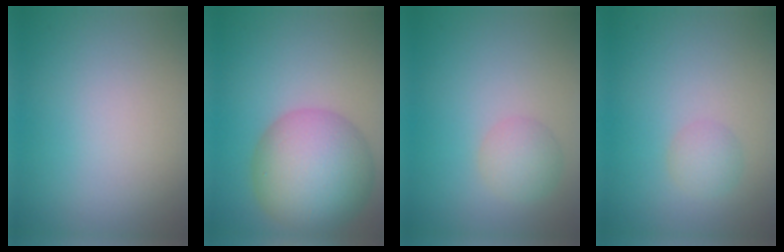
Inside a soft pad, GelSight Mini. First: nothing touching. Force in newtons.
{"total": 9.6, "press": 9.6, "slide": 0.5}
{"total": 2.3, "press": 2.3, "slide": 0.1}
{"total": 1.7, "press": 1.7, "slide": 0.0}